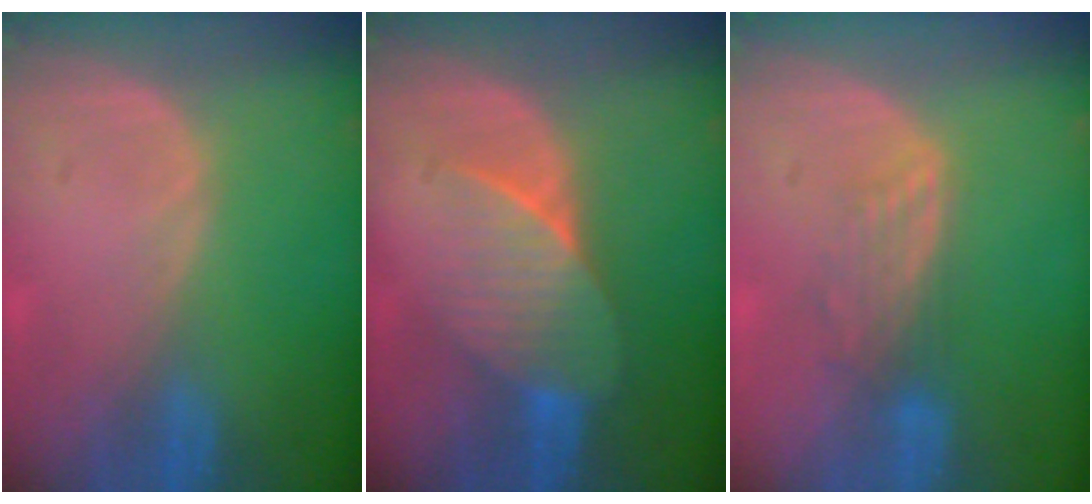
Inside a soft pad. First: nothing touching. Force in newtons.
{"total": 7.4, "press": 6.9, "slide": 2.8}
{"total": 3.9, "press": 3.3, "slide": 2.1}